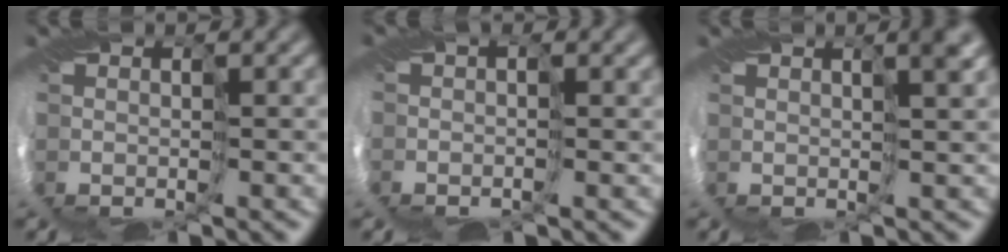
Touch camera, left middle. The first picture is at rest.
{"total": 1.6, "force": [-0.4, 0.9, 1.3], "torque": [-0.027, 0.003, -0.001]}
{"total": 2.7, "force": [1.8, 0.1, 2.1], "torque": [-0.025, 0.002, 0.030]}